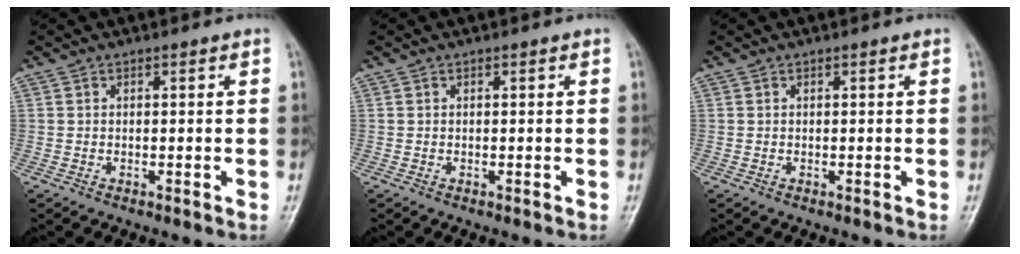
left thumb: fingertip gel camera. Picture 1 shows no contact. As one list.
[{"total": 0.0}, {"total": 0.0}]